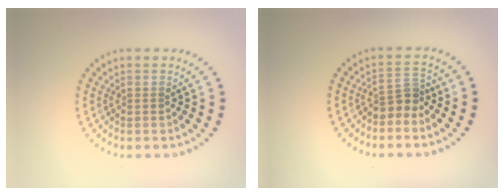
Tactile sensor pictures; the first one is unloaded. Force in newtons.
{"total": 2.3, "press": 1.8, "slide": 1.4}